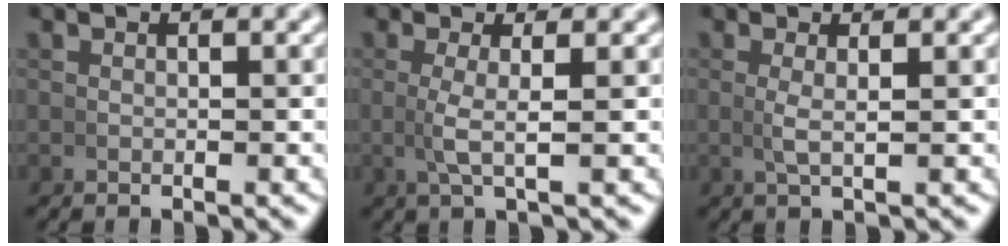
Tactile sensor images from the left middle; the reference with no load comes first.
{"total": 2.5, "force": [0.4, 0.0, 2.4], "torque": [-0.055, -0.006, 0.011]}
{"total": 1.5, "force": [0.4, 0.0, 1.5], "torque": [-0.037, -0.007, 0.013]}